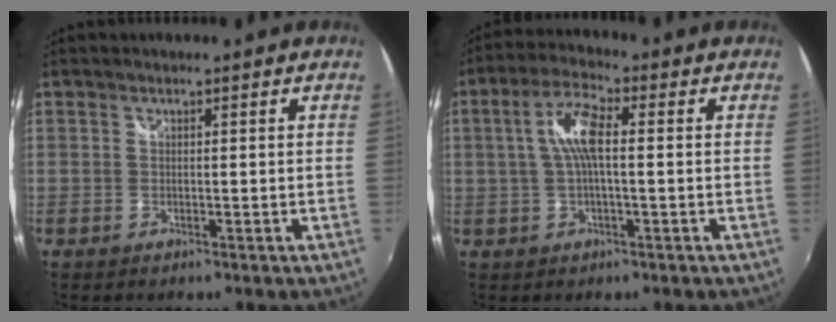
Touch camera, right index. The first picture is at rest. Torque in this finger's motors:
{"motor_torque": [0.58, -0.06, 0.54, 0.13]}